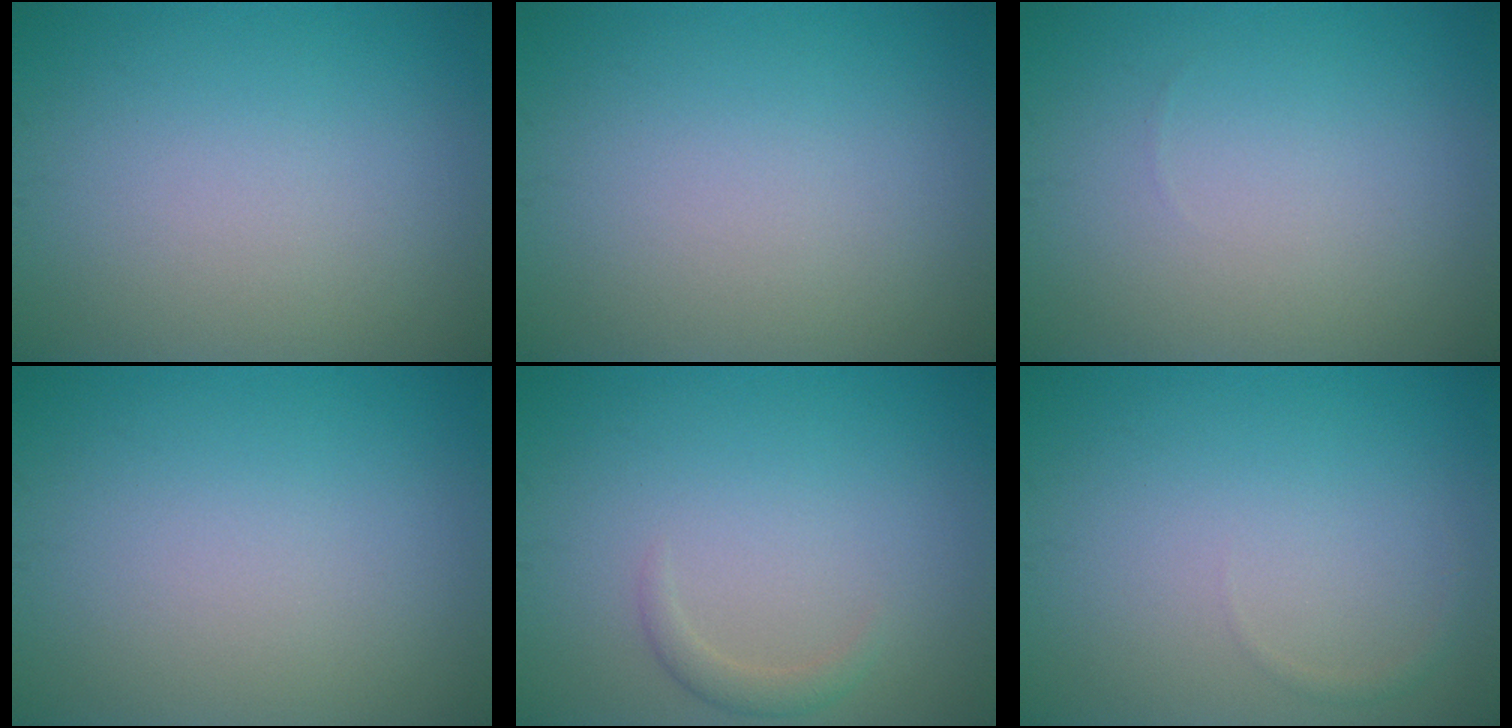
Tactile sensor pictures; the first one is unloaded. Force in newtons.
{"total": 0.0}
{"total": 0.0}
{"total": 0.0}
{"total": 1.2, "press": 1.2, "slide": 0.0}
{"total": 0.5, "press": 0.5, "slide": 0.0}